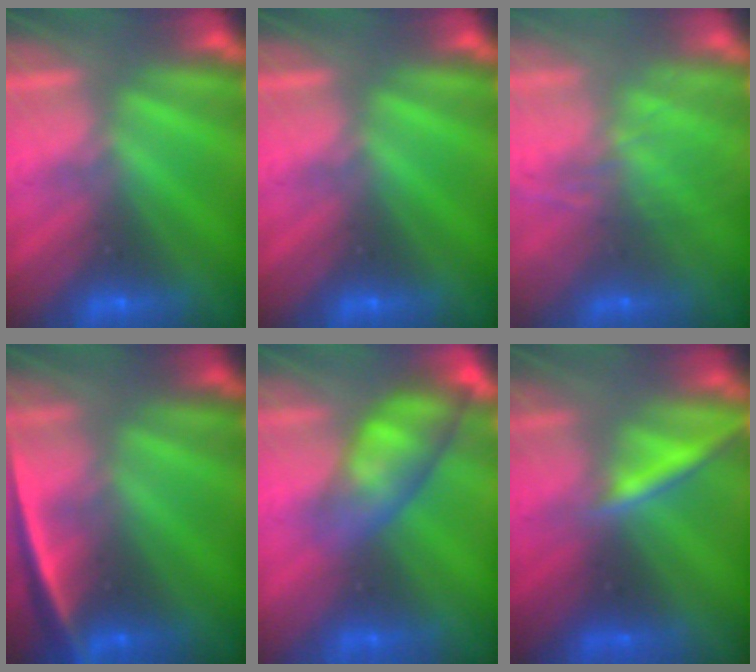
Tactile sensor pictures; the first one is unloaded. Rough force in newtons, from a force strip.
{"total": 0.0}
{"total": 7.4}
{"total": 2.4}
{"total": 4.6}
{"total": 2.2}